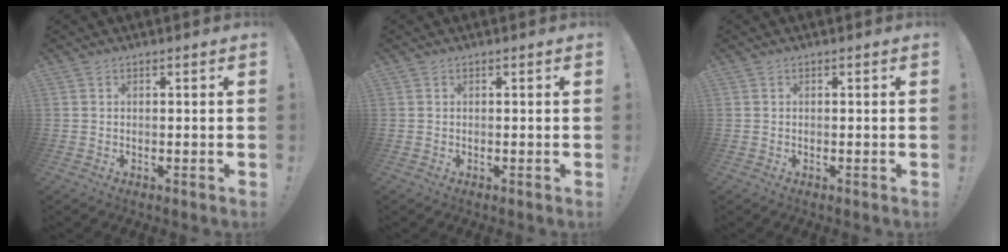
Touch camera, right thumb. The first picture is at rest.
{"total": 0.0}
{"total": 0.0}